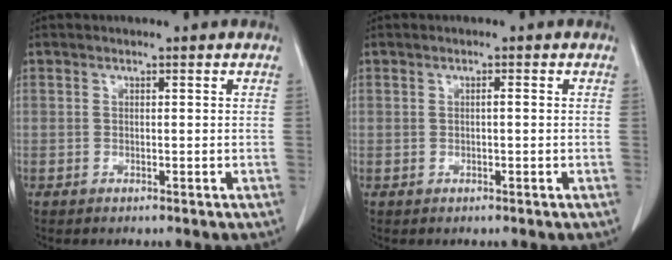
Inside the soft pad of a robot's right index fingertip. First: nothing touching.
{"total": 1.0, "force": [0.1, 0.3, 0.9], "torque": [-0.020, 0.003, 0.003]}